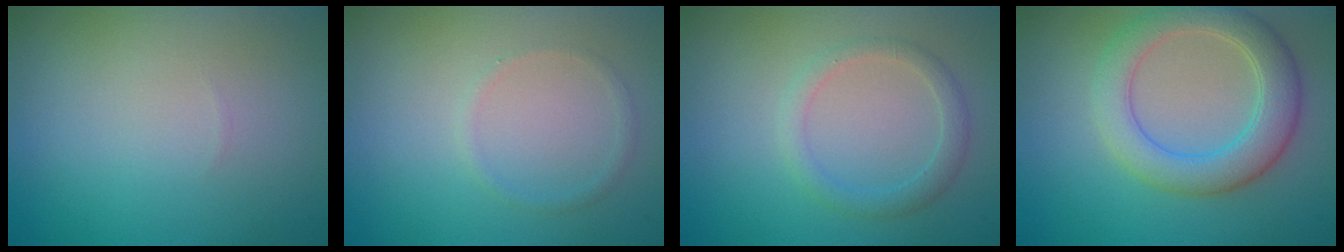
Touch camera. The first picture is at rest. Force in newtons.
{"total": 0.7, "press": 0.7, "slide": 0.1}
{"total": 1.8, "press": 1.8, "slide": 0.0}
{"total": 5.0, "press": 5.0, "slide": 0.2}